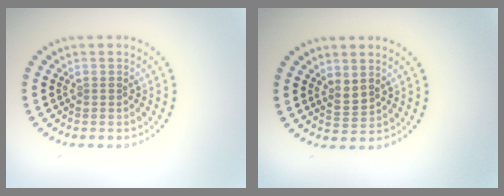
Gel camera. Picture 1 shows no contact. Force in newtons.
{"total": 1.4, "press": 1.2, "slide": 0.7}